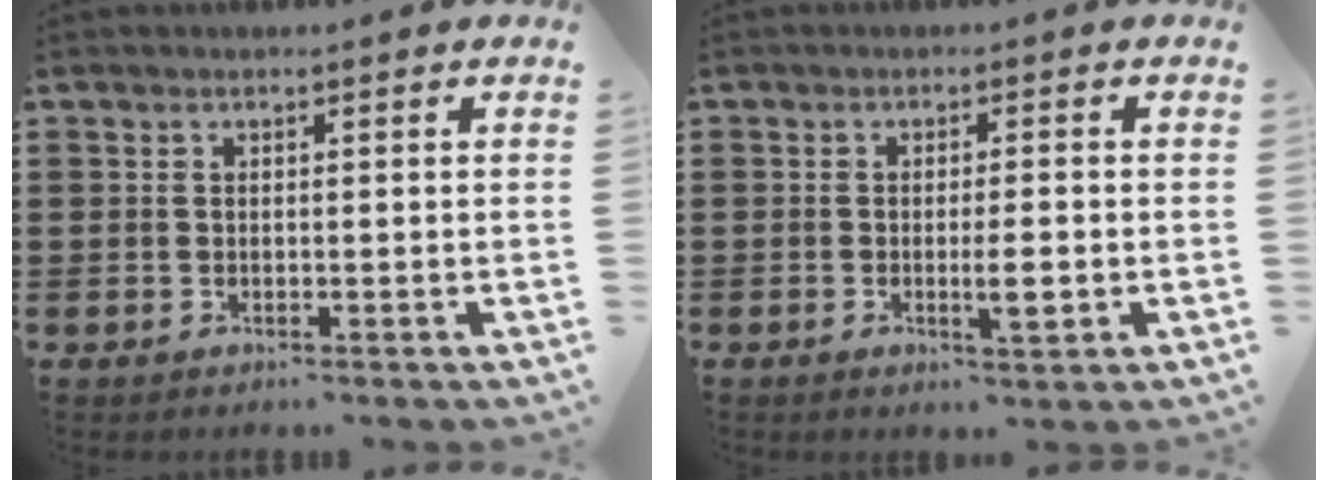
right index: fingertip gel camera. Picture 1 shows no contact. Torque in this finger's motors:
{"motor_torque": [0.51, -0.20, 0.27, 0.08]}